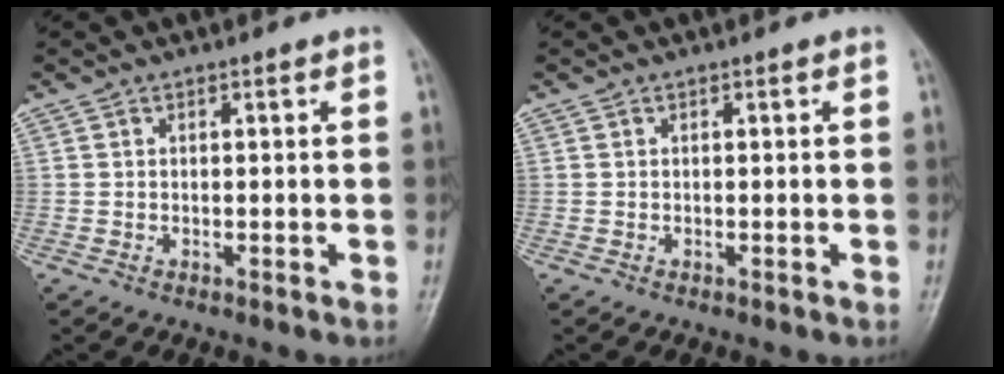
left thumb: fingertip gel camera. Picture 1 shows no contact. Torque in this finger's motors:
{"motor_torque": [0.00, 0.00, 0.00, 0.00, 0.00]}